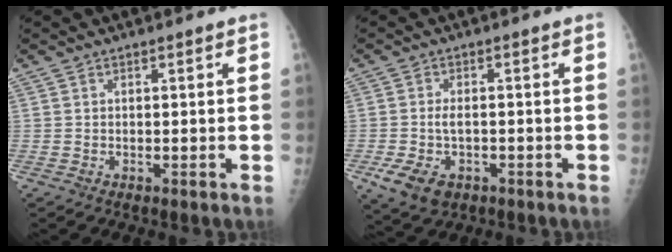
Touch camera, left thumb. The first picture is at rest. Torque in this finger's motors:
{"motor_torque": [-0.81, 0.91, 0.67, 0.27, 0.24]}